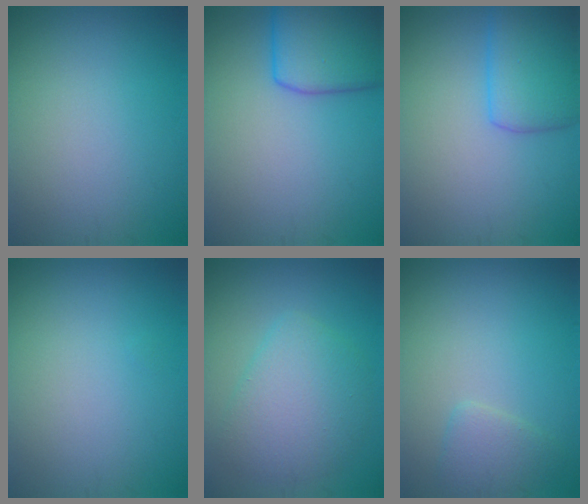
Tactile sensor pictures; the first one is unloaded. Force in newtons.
{"total": 6.4, "press": 6.4, "slide": 0.3}
{"total": 4.2, "press": 4.2, "slide": 0.2}
{"total": 0.0}
{"total": 4.4, "press": 4.4, "slide": 0.2}
{"total": 1.9, "press": 1.9, "slide": 0.2}